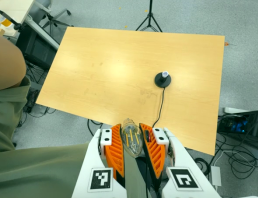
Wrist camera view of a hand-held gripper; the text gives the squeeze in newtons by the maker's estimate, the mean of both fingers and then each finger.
{"total": 19.1, "left": 20.8, "right": 17.5}